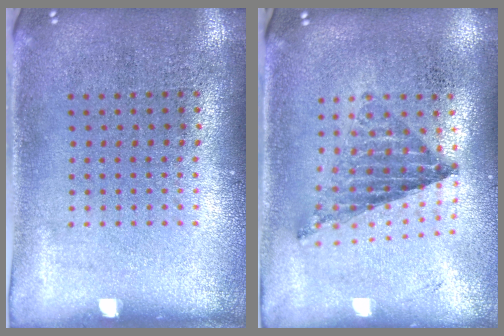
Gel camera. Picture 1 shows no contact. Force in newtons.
{"total": 0.8, "press": 0.8, "slide": 0.2}